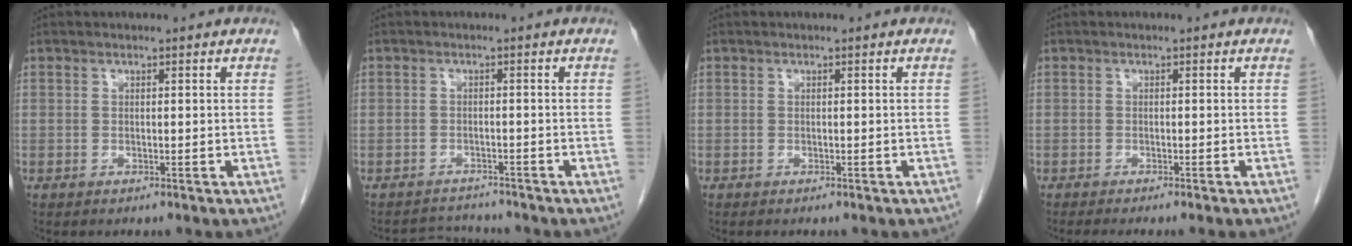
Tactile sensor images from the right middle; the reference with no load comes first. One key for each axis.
{"total": 3.1, "fx": -2.9, "fy": 0.6, "fz": -0.9, "tx": 0.011, "ty": -0.006, "tz": -0.048}
{"total": 1.7, "fx": -1.4, "fy": 0.5, "fz": 0.7, "tx": -0.014, "ty": -0.004, "tz": -0.014}
{"total": 4.1, "fx": -3.5, "fy": -0.6, "fz": 2.0, "tx": -0.017, "ty": -0.004, "tz": -0.050}